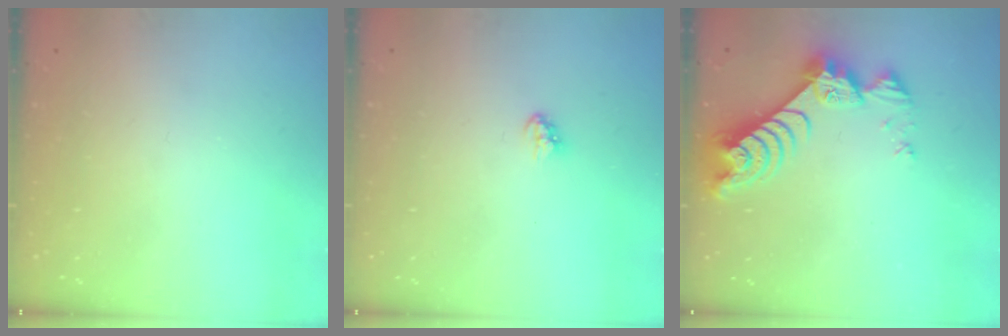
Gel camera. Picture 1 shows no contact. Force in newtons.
{"total": 2.9, "press": 2.9, "slide": 0.2}
{"total": 9.4, "press": 9.4, "slide": 0.9}